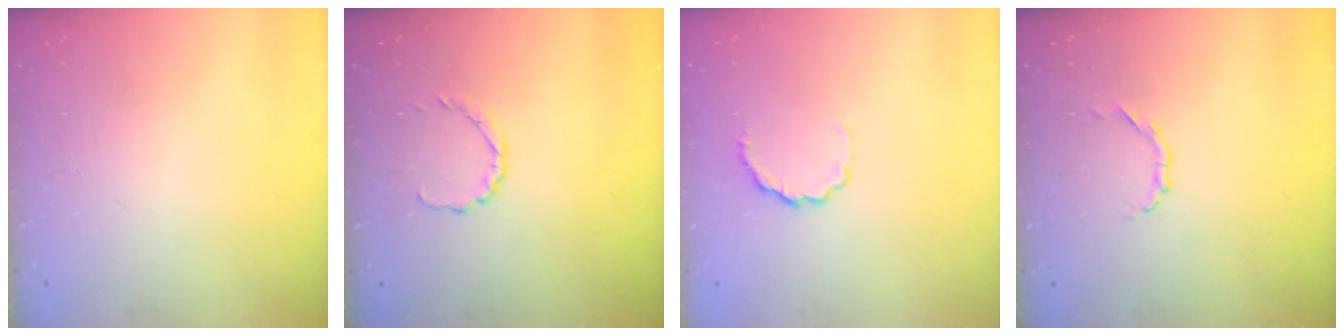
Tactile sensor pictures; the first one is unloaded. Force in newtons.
{"total": 2.4, "press": 2.2, "slide": 0.9}
{"total": 4.7, "press": 4.5, "slide": 1.1}
{"total": 2.7, "press": 2.5, "slide": 1.0}